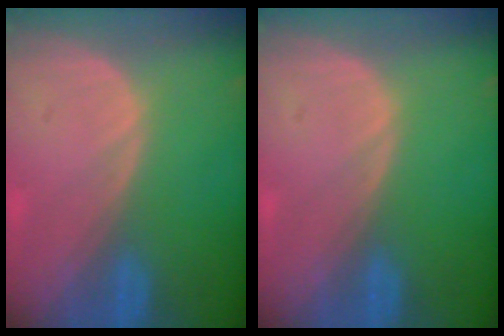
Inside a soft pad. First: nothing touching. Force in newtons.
{"total": 0.0}